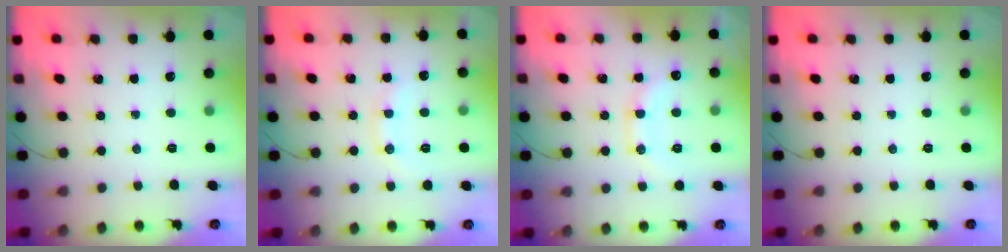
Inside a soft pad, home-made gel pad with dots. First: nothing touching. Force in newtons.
{"total": 6.6, "press": 6.6, "slide": 1.0}
{"total": 12.9, "press": 12.9, "slide": 1.0}
{"total": 0.0}